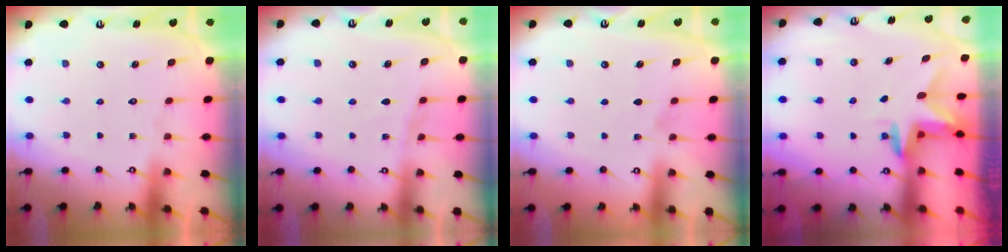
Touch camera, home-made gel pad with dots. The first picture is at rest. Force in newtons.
{"total": 4.5, "press": 4.5, "slide": 0.6}
{"total": 4.3, "press": 3.7, "slide": 2.2}
{"total": 3.0, "press": 3.0, "slide": 0.2}